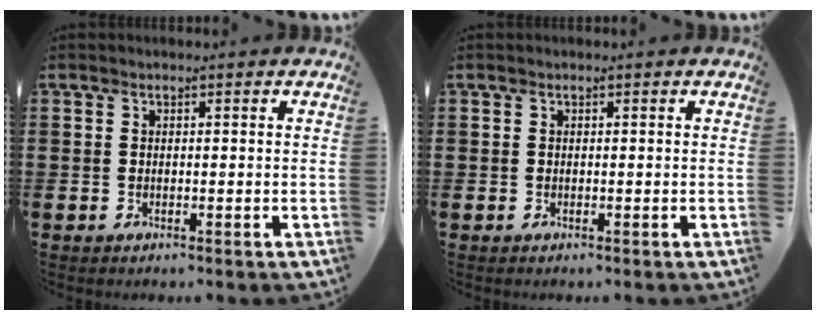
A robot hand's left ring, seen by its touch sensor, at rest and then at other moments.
{"total": 0.0}